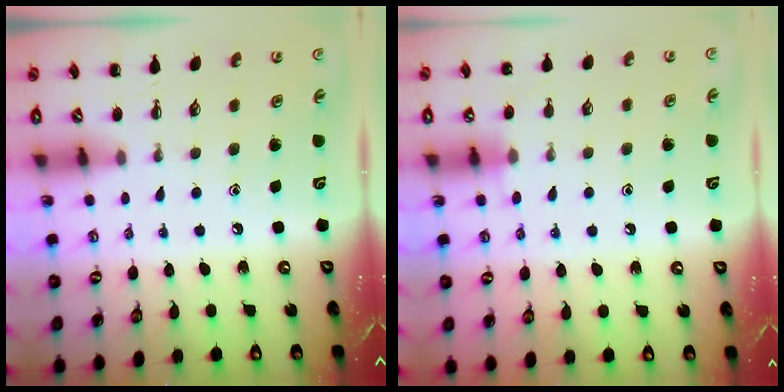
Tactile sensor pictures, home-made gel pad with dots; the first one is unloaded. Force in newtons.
{"total": 7.8, "press": 7.4, "slide": 2.3}